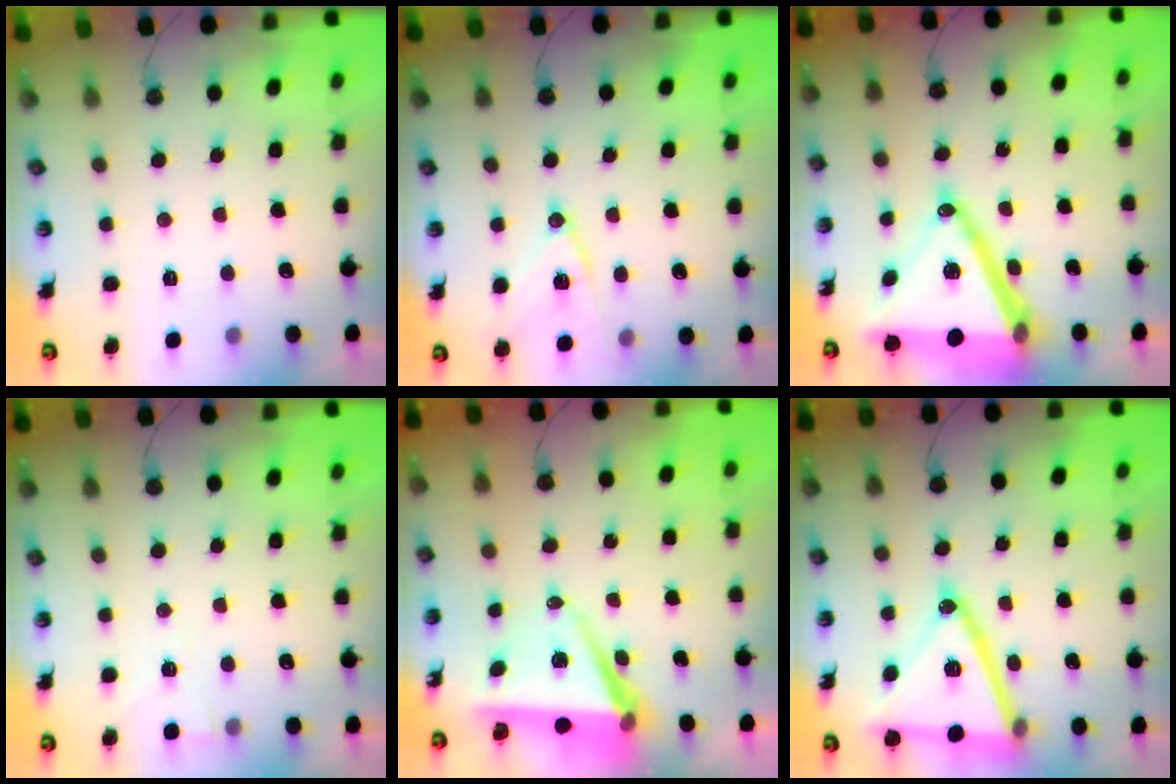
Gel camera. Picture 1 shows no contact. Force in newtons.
{"total": 12.0, "press": 11.7, "slide": 2.7}
{"total": 22.0, "press": 21.7, "slide": 3.7}
{"total": 2.6, "press": 2.1, "slide": 1.5}
{"total": 7.5, "press": 6.1, "slide": 4.4}
{"total": 23.7, "press": 23.4, "slide": 3.4}